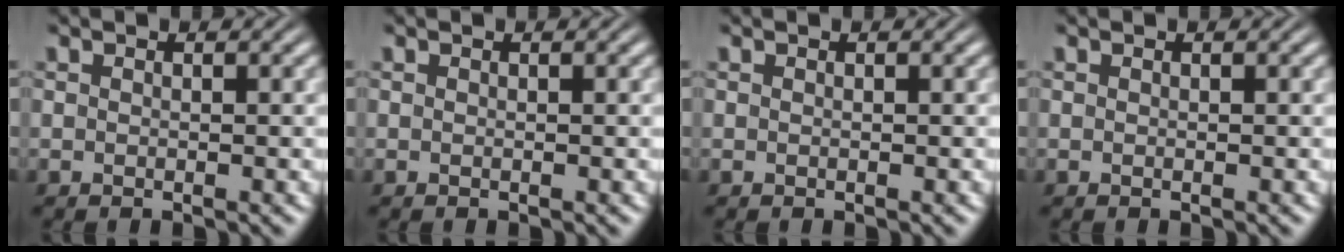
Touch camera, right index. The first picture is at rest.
{"total": 0.0}
{"total": 0.0}
{"total": 0.0}